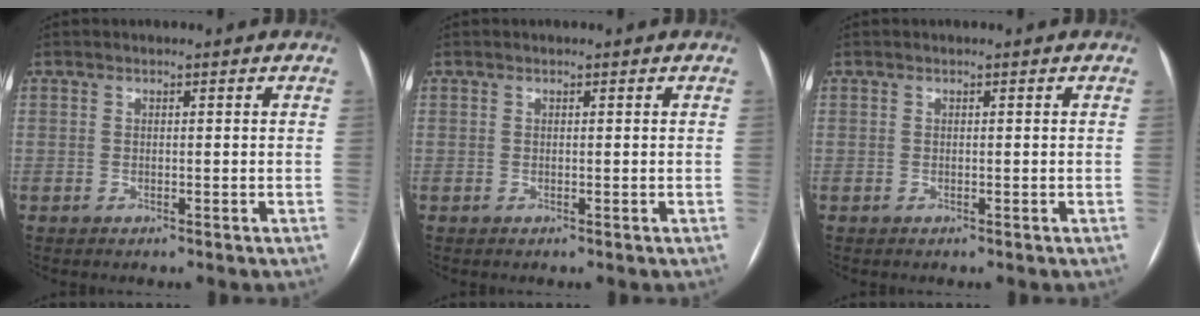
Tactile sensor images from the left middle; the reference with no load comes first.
{"total": 0.0}
{"total": 0.0}